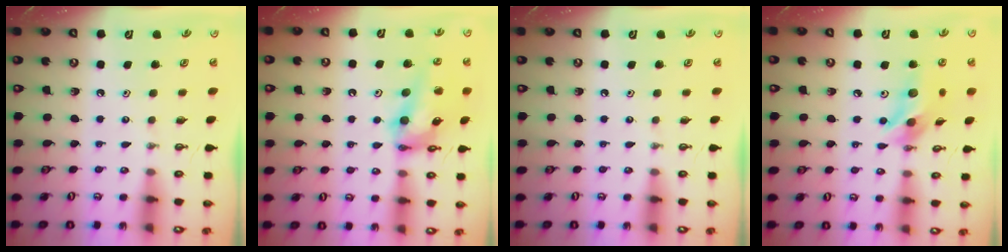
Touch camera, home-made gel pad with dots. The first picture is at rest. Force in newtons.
{"total": 14.8, "press": 14.7, "slide": 1.7}
{"total": 0.0}
{"total": 12.6, "press": 12.6, "slide": 0.8}